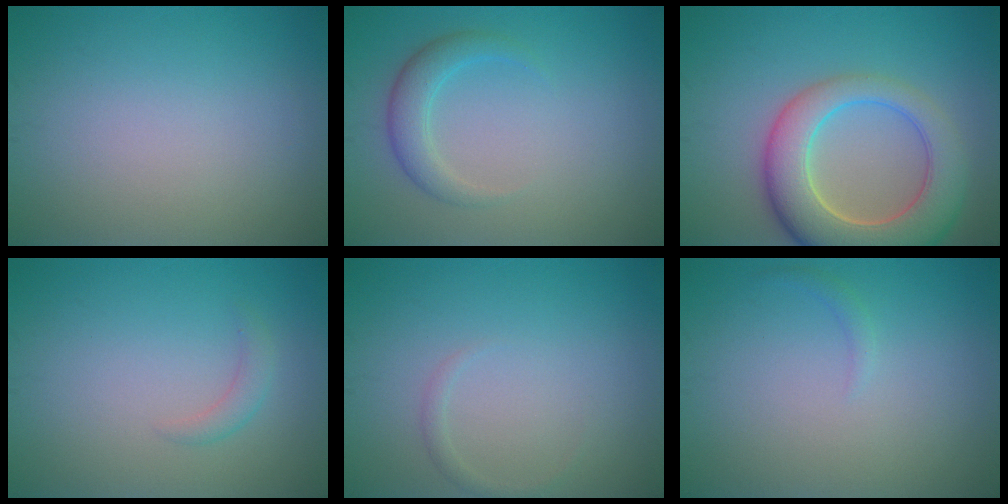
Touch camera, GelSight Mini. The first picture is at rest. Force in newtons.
{"total": 2.5, "press": 2.5, "slide": 0.0}
{"total": 8.7, "press": 8.7, "slide": 0.8}
{"total": 1.2, "press": 1.2, "slide": 0.1}
{"total": 0.8, "press": 0.8, "slide": 0.0}
{"total": 0.7, "press": 0.7, "slide": 0.1}